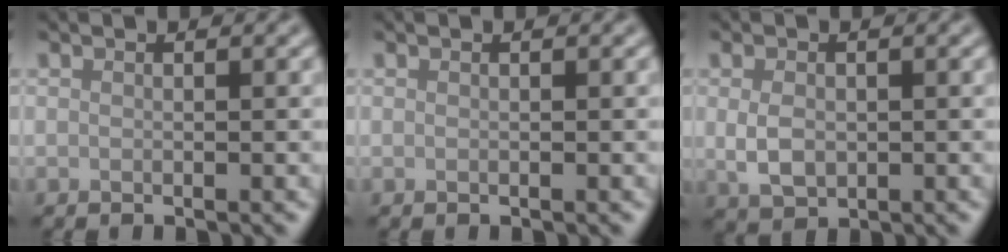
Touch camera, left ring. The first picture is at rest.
{"total": 0.0}
{"total": 2.6, "force": [0.0, 1.8, 1.9], "torque": [-0.038, -0.002, 0.003]}